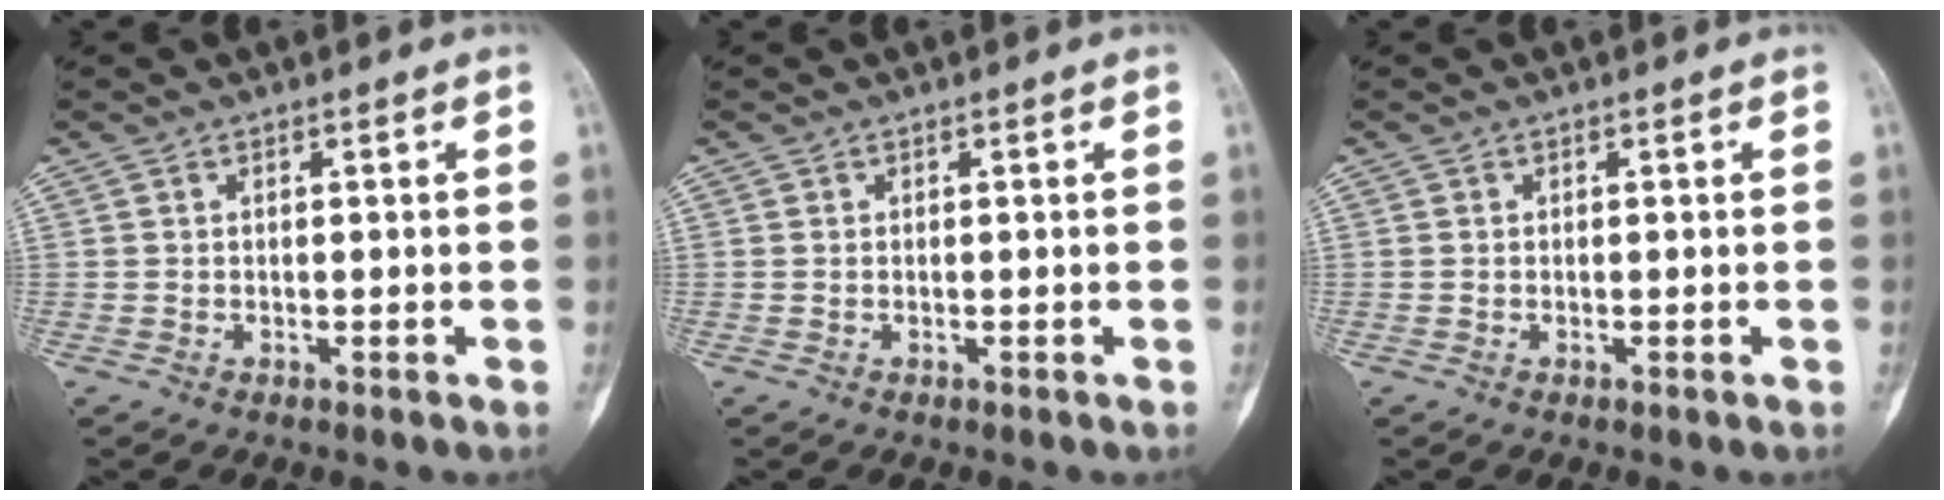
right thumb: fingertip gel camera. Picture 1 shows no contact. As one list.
[{"total": 0.0}, {"total": 0.0}]